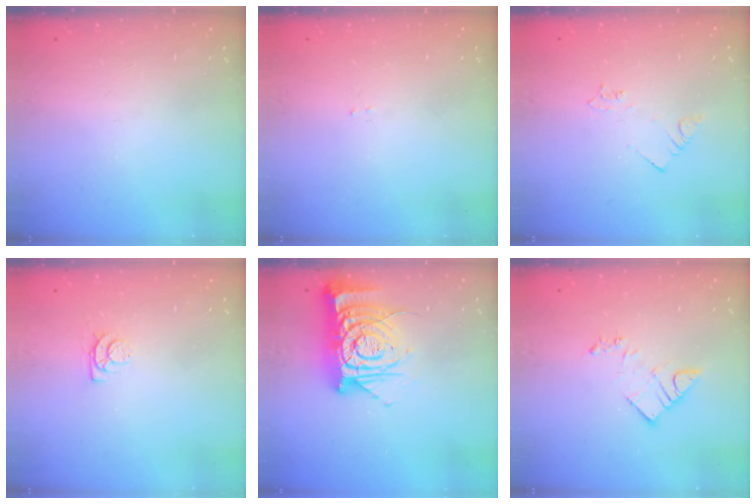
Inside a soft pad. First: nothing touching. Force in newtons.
{"total": 1.5, "press": 1.5, "slide": 0.2}
{"total": 1.9, "press": 1.9, "slide": 0.3}
{"total": 5.5, "press": 5.5, "slide": 0.6}
{"total": 17.1, "press": 17.0, "slide": 1.5}
{"total": 7.9, "press": 7.9, "slide": 0.4}